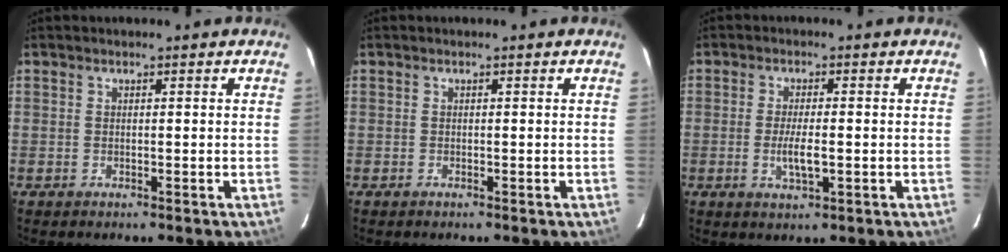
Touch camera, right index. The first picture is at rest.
{"total": 0.0}
{"total": 4.6, "force": [-1.0, 1.0, 4.4], "torque": [-0.083, -0.005, -0.016]}